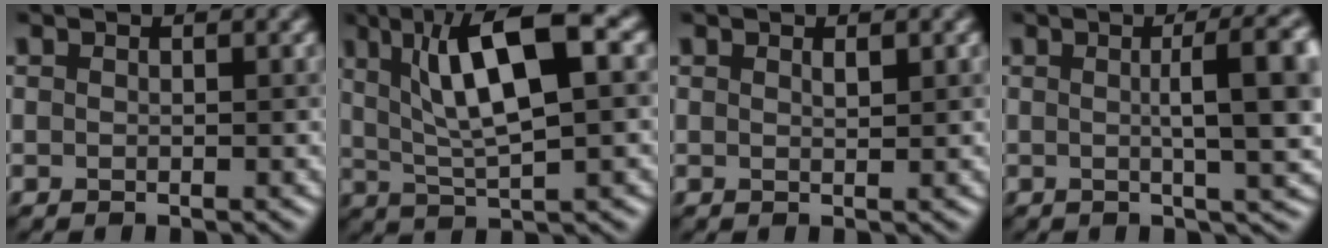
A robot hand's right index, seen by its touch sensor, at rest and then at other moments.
{"total": 9.7, "force": [3.2, 2.6, 8.7], "torque": [-0.141, 0.016, 0.054]}
{"total": 0.8, "force": [0.7, 0.1, 0.5], "torque": [-0.008, 0.001, 0.011]}
{"total": 8.6, "force": [1.1, 2.1, 8.3], "torque": [-0.078, 0.016, 0.013]}